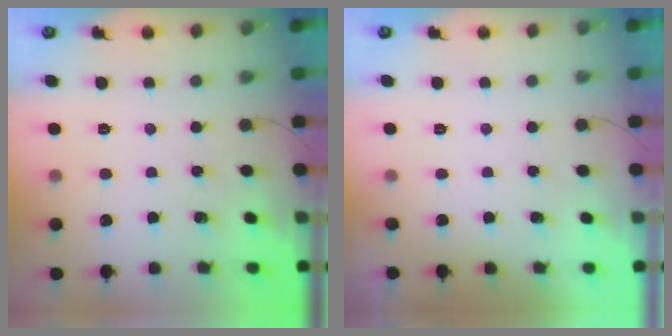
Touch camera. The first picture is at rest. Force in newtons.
{"total": 0.0}